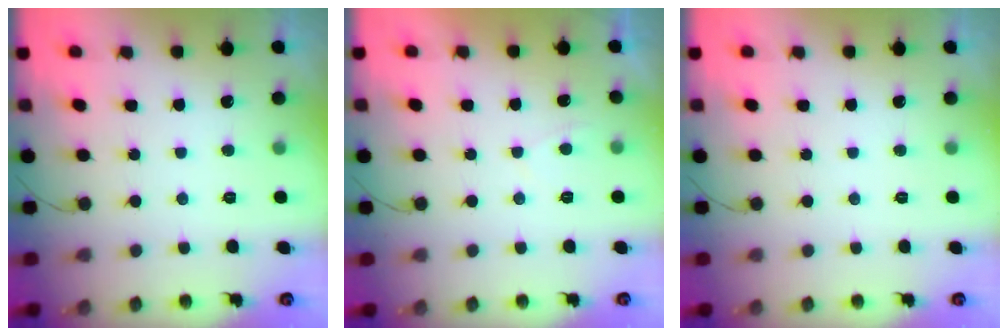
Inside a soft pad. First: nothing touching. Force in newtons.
{"total": 0.9, "press": 0.7, "slide": 0.5}
{"total": 0.0}